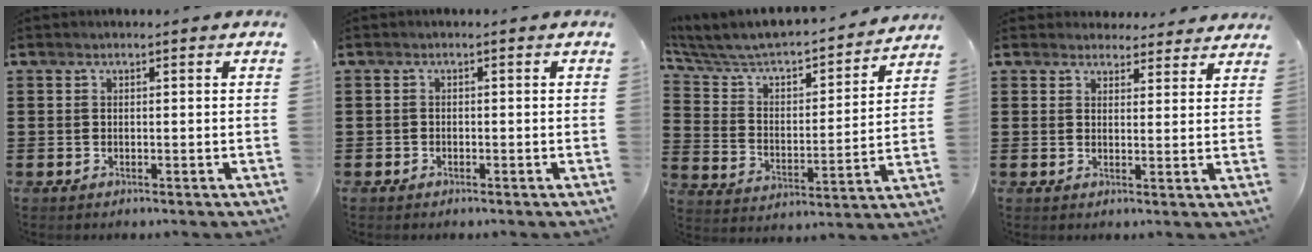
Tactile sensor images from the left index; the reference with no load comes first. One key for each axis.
{"total": 0.7, "fx": -0.5, "fy": 0.4, "fz": 0.0, "tx": -0.003, "ty": 0.003, "tz": -0.013}
{"total": 5.2, "fx": 4.8, "fy": 1.3, "fz": 1.5, "tx": -0.056, "ty": -0.047, "tz": 0.074}
{"total": 3.5, "fx": 3.3, "fy": 0.9, "fz": 0.3, "tx": -0.008, "ty": -0.011, "tz": 0.062}